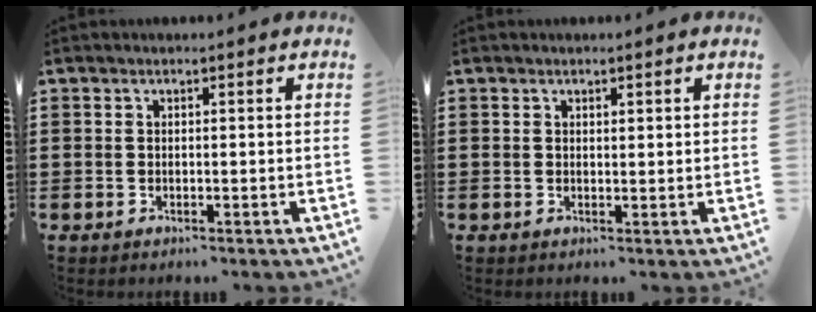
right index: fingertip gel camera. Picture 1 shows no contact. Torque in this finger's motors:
{"motor_torque": [-0.07, 0.39, 0.04, -0.01]}